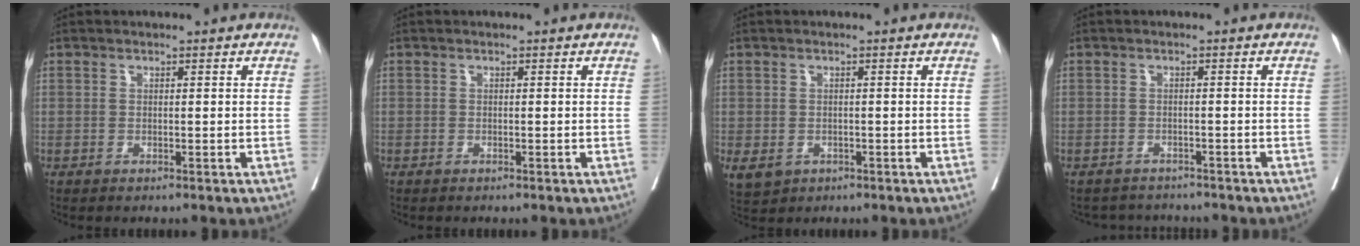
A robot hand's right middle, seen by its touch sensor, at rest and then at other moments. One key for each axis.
{"total": 0.0}
{"total": 5.5, "fx": -2.3, "fy": 4.5, "fz": 2.1, "tx": -0.049, "ty": -0.006, "tz": -0.027}
{"total": 4.7, "fx": -4.5, "fy": 1.2, "fz": -0.1, "tx": 0.004, "ty": 0.005, "tz": -0.058}